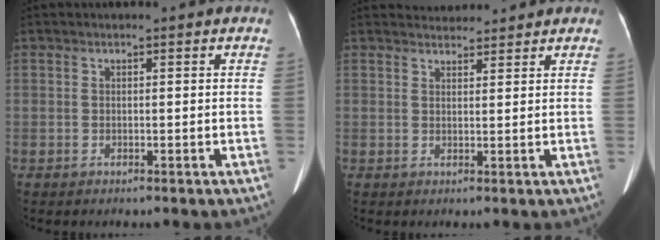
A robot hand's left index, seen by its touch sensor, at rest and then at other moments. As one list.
[{"total": 3.7, "force": [3.6, 0.9, 0.2], "torque": [-0.005, 0.022, 0.051]}]